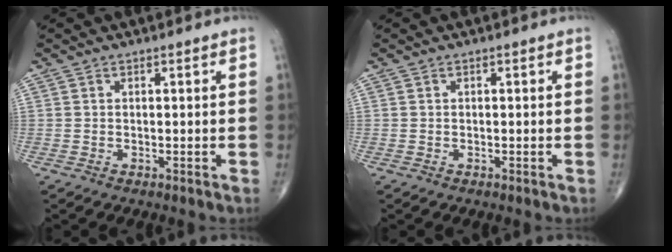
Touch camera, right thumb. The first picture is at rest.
{"total": 0.0}